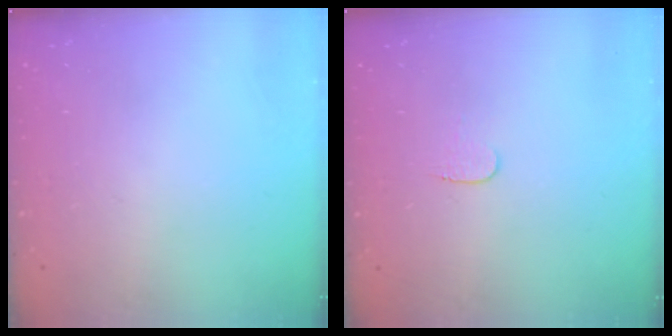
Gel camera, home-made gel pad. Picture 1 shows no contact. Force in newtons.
{"total": 3.8, "press": 3.7, "slide": 0.4}